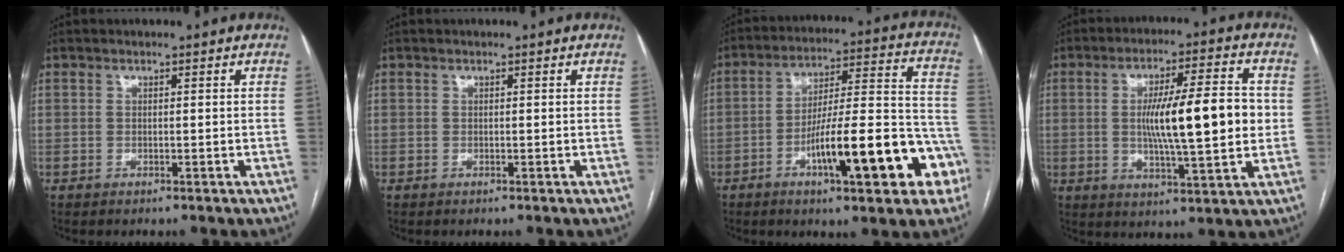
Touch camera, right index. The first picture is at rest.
{"total": 0.0}
{"total": 18.7, "force": [-7.6, 3.5, 16.7], "torque": [-0.216, 0.030, -0.104]}
{"total": 13.9, "force": [0.3, 1.9, 13.7], "torque": [-0.223, 0.010, 0.004]}